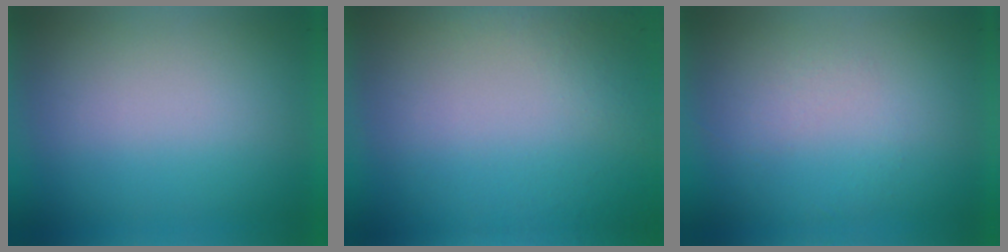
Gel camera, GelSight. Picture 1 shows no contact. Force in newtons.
{"total": 8.4}
{"total": 1.2}